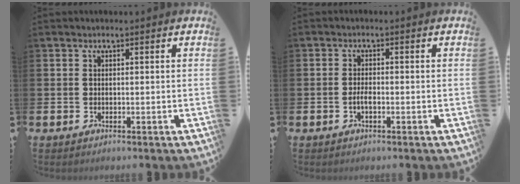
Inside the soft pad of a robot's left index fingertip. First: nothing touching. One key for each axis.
{"total": 1.6, "fx": -0.6, "fy": 0.6, "fz": 1.4, "tx": -0.023, "ty": 0.000, "tz": -0.013}